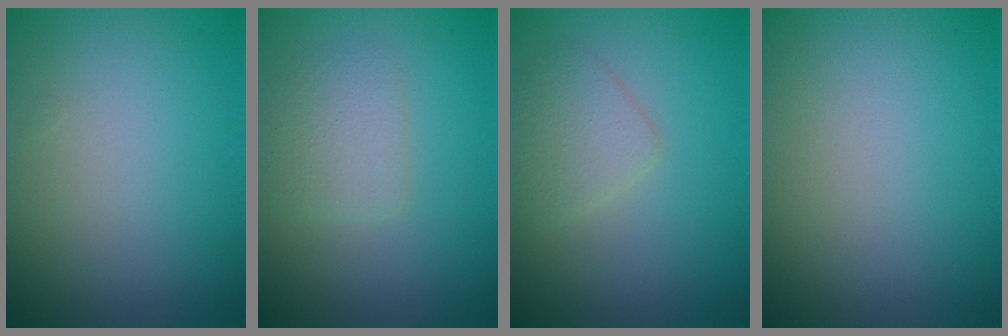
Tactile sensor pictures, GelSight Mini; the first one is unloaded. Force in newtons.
{"total": 2.2, "press": 2.2, "slide": 0.1}
{"total": 2.2, "press": 2.2, "slide": 0.2}
{"total": 0.0}